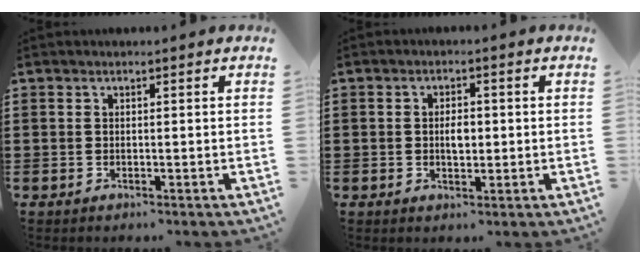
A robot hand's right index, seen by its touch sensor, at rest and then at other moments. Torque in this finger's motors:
{"motor_torque": [2.14, 0.00, 0.09, 0.02]}